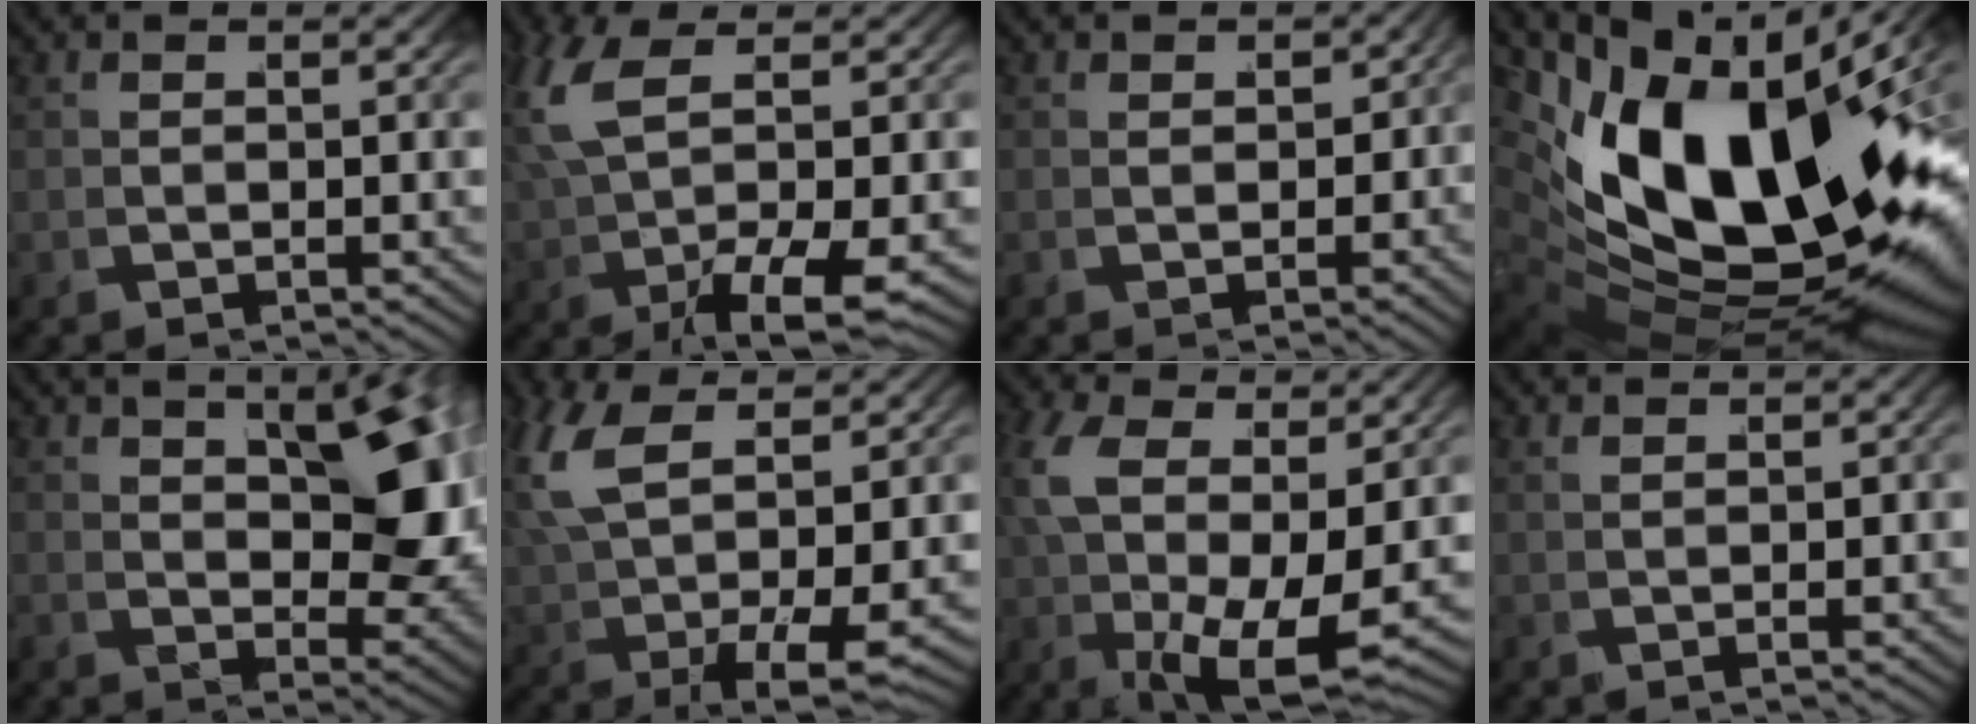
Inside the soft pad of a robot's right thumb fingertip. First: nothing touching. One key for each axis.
{"total": 6.3, "fx": 0.3, "fy": 2.4, "fz": 5.8, "tx": -0.127, "ty": -0.009, "tz": 0.022}
{"total": 2.4, "fx": -0.6, "fy": 2.0, "fz": 1.1, "tx": -0.018, "ty": -0.021, "tz": 0.003}
{"total": 28.4, "fx": -1.6, "fy": 17.1, "fz": 22.6, "tx": -0.399, "ty": -0.051, "tz": 0.011}
{"total": 8.3, "fx": 1.4, "fy": 3.6, "fz": 7.3, "tx": -0.086, "ty": -0.013, "tz": 0.038}
{"total": 7.5, "fx": 1.2, "fy": 3.8, "fz": 6.3, "tx": -0.154, "ty": -0.017, "tz": 0.043}
{"total": 9.6, "fx": -0.2, "fy": 4.8, "fz": 8.3, "tx": -0.175, "ty": -0.031, "tz": 0.017}
{"total": 0.7, "fx": 0.6, "fy": -0.2, "fz": 0.3, "tx": -0.006, "ty": 0.007, "tz": 0.013}